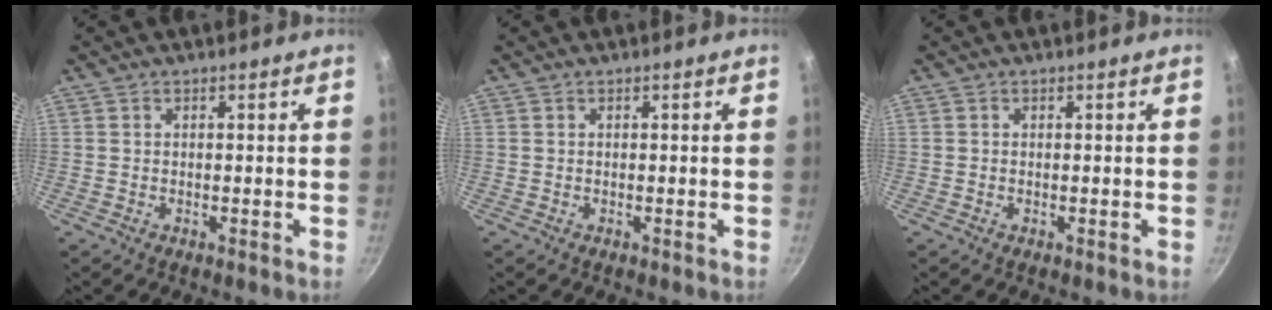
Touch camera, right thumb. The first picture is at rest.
{"total": 0.0}
{"total": 0.0}